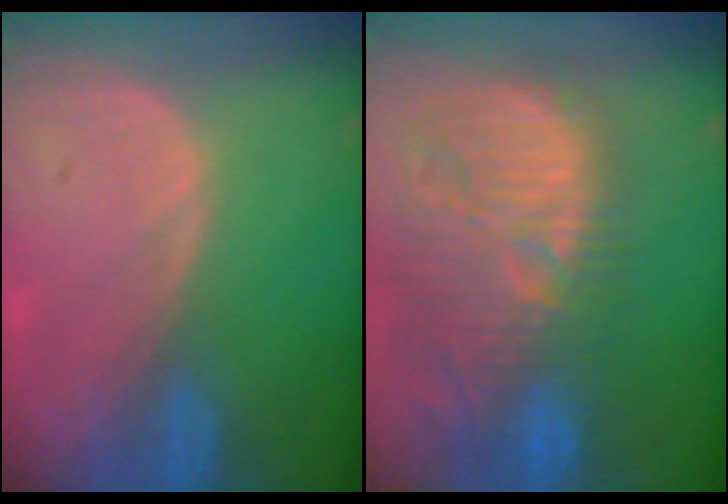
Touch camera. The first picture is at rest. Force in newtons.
{"total": 13.9, "press": 12.7, "slide": 5.5}